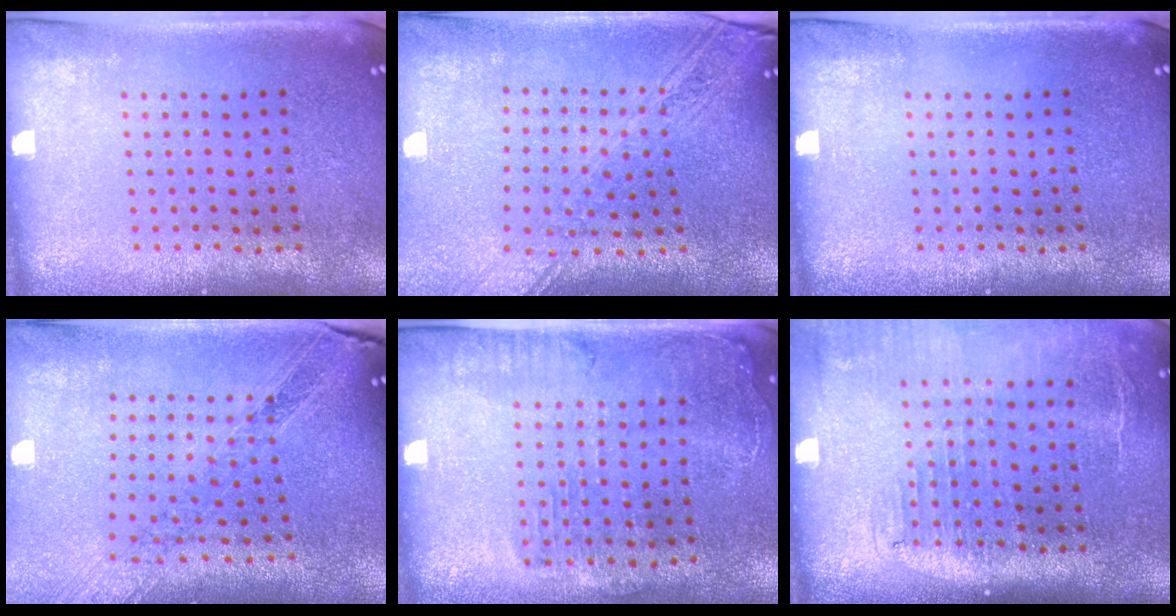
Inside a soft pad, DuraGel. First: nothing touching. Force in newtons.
{"total": 2.4, "press": 2.0, "slide": 1.4}
{"total": 0.0}
{"total": 1.1, "press": 1.1, "slide": 0.2}
{"total": 1.4, "press": 1.4, "slide": 0.3}
{"total": 2.1, "press": 1.7, "slide": 1.2}